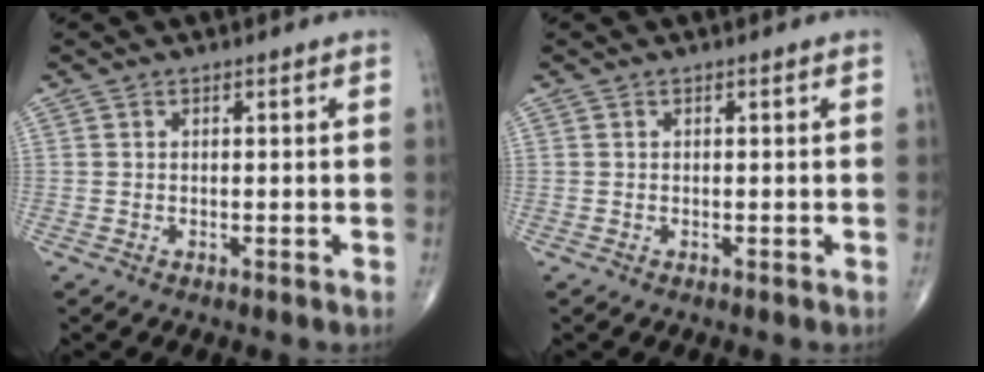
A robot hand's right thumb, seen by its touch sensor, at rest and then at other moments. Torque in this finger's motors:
{"motor_torque": [0.01, 0.01, -0.14, -0.03, 0.00]}